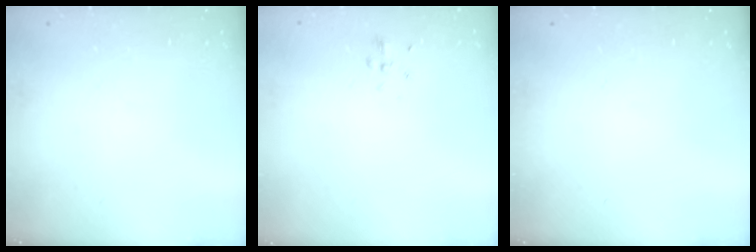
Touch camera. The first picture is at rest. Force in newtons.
{"total": 2.0, "press": 1.8, "slide": 0.9}
{"total": 0.0}